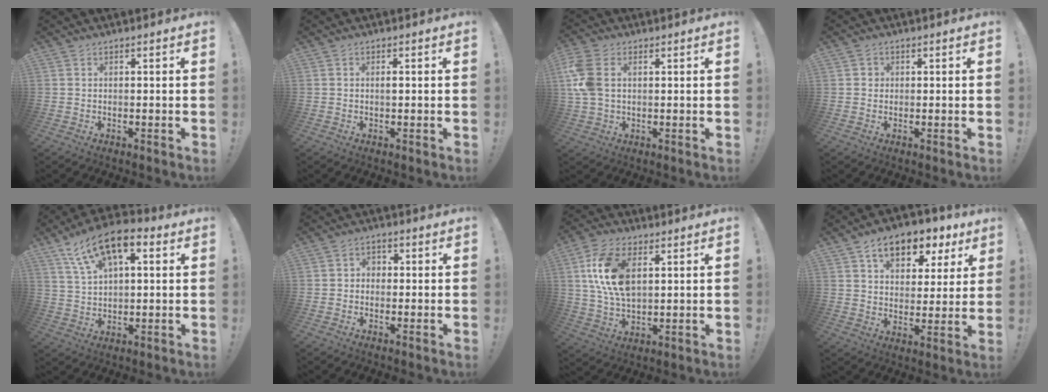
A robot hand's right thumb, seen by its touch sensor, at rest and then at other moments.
{"total": 0.7, "force": [-0.1, 0.0, 0.7], "torque": [-0.010, 0.001, -0.004]}
{"total": 9.0, "force": [2.4, 5.9, 6.4], "torque": [-0.148, 0.000, 0.045]}
{"total": 1.6, "force": [0.0, 1.6, 0.5], "torque": [0.003, -0.002, -0.003]}
{"total": 13.3, "force": [6.7, 6.9, 9.2], "torque": [-0.155, -0.021, 0.124]}
{"total": 2.6, "force": [-0.9, 2.1, 1.2], "torque": [-0.025, 0.009, -0.016]}
{"total": 14.7, "force": [3.9, 8.7, 11.2], "torque": [-0.229, -0.002, 0.073]}
{"total": 12.1, "force": [6.9, 7.3, 6.7], "torque": [-0.090, -0.043, 0.122]}